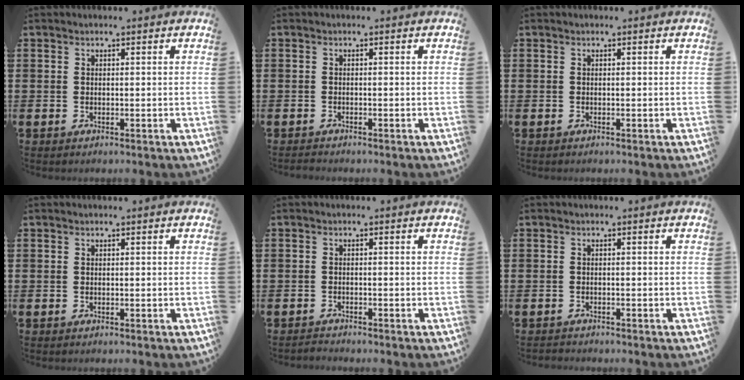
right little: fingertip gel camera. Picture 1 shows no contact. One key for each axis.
{"total": 0.5, "fx": -0.5, "fy": 0.0, "fz": 0.0, "tx": -0.002, "ty": -0.003, "tz": -0.010}
{"total": 0.0}
{"total": 0.0}
{"total": 0.9, "fx": -0.9, "fy": 0.0, "fz": 0.0, "tx": -0.002, "ty": 0.000, "tz": -0.018}
{"total": 0.5, "fx": -0.5, "fy": 0.1, "fz": 0.0, "tx": -0.001, "ty": -0.002, "tz": -0.011}